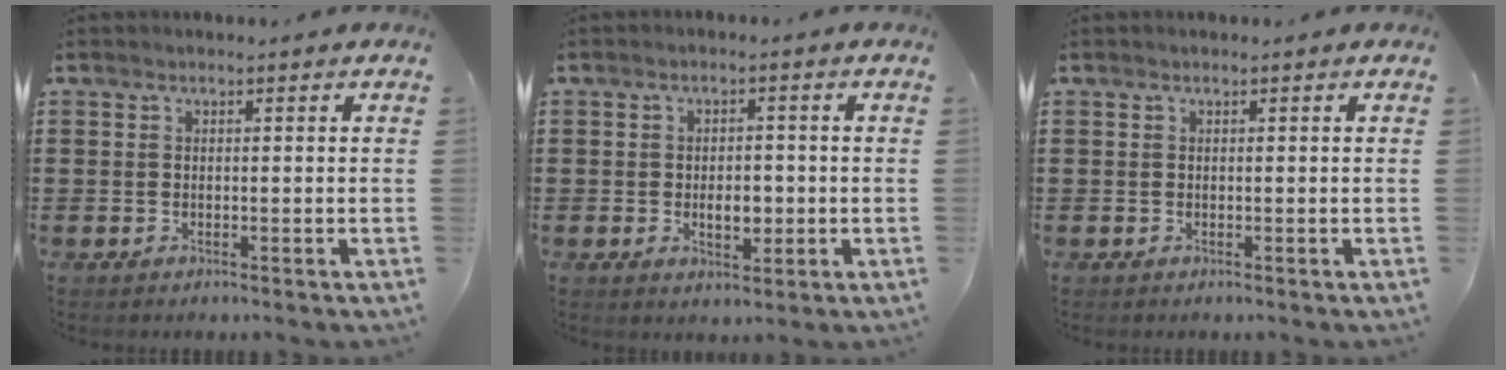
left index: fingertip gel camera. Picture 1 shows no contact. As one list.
[{"total": 4.0, "force": [-0.7, 2.2, 3.3], "torque": [-0.056, 0.002, -0.016]}, {"total": 0.0}]